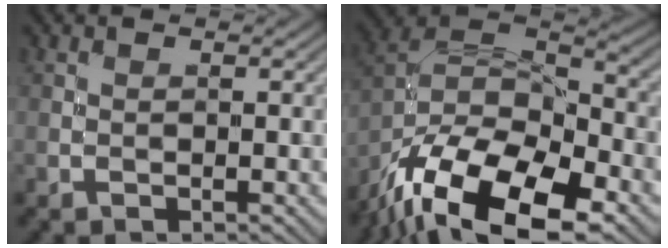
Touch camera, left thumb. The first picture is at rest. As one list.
[{"total": 18.4, "force": [-11.6, 8.0, 11.8], "torque": [-0.261, -0.042, -0.194]}]